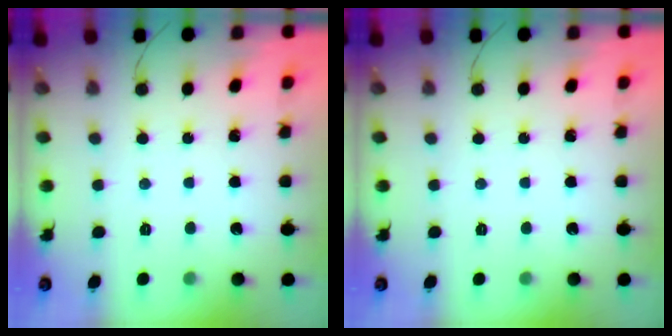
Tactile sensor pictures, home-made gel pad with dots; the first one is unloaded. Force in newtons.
{"total": 0.0}